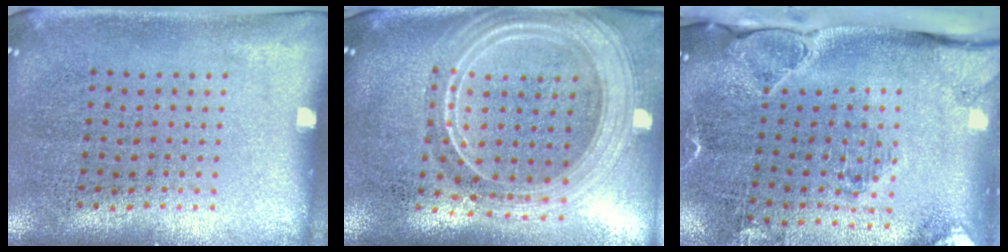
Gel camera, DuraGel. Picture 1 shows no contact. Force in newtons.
{"total": 2.6, "press": 2.2, "slide": 1.4}
{"total": 3.0, "press": 2.3, "slide": 2.0}